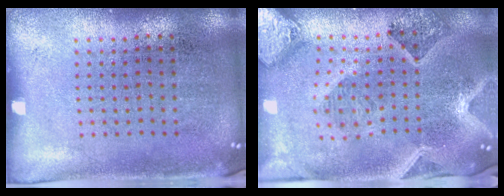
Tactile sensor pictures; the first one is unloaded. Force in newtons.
{"total": 2.6, "press": 2.4, "slide": 1.1}